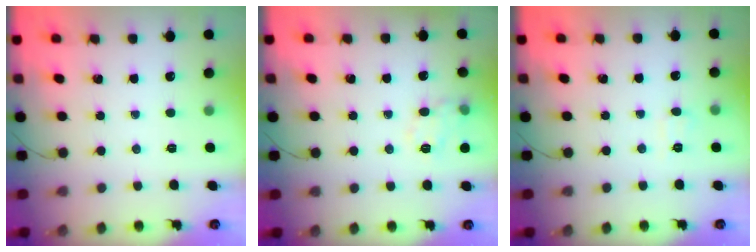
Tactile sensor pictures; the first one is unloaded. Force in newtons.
{"total": 10.2, "press": 10.2, "slide": 0.7}
{"total": 4.7, "press": 4.3, "slide": 1.7}